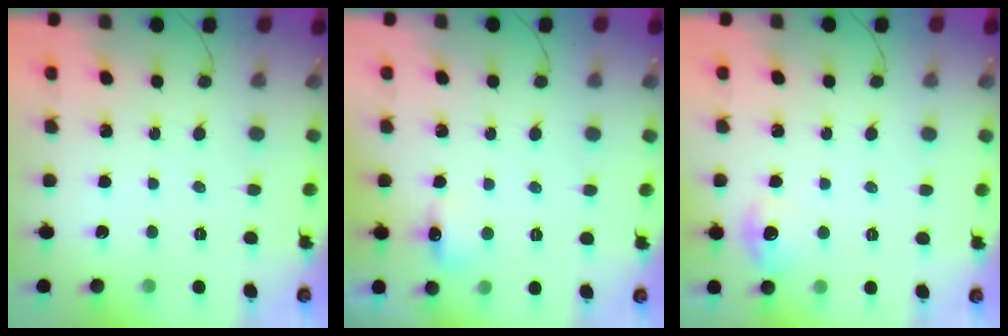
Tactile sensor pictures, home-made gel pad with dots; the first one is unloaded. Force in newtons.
{"total": 5.2, "press": 5.0, "slide": 1.3}
{"total": 6.8, "press": 6.6, "slide": 1.7}